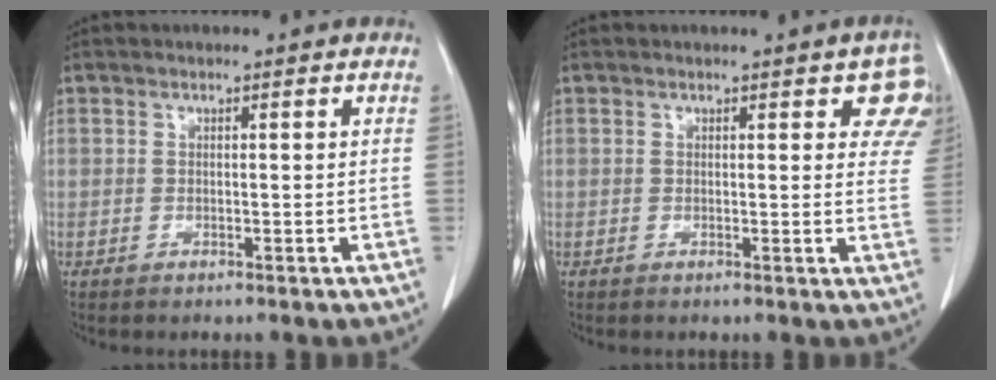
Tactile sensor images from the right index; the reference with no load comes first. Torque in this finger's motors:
{"motor_torque": [0.13, 0.12, 0.09, 0.03]}